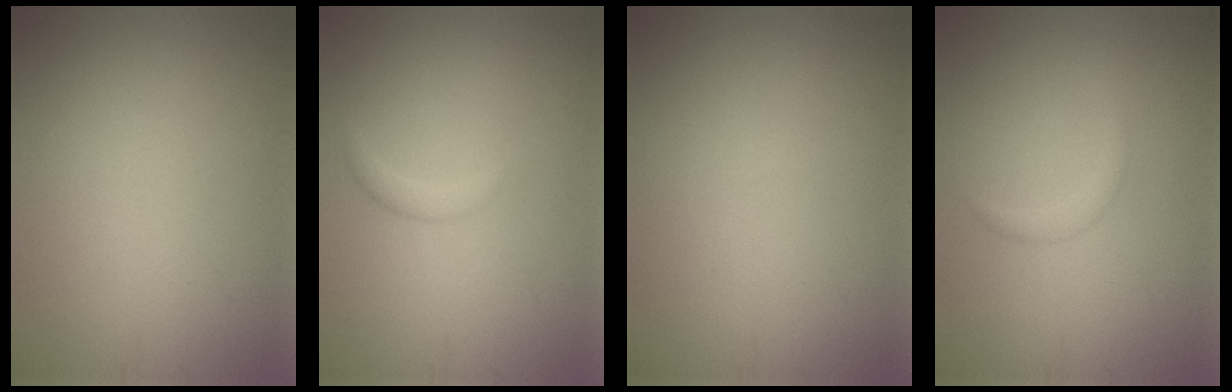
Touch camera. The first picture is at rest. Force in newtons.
{"total": 1.0, "press": 1.0, "slide": 0.1}
{"total": 0.0}
{"total": 1.1, "press": 1.1, "slide": 0.0}